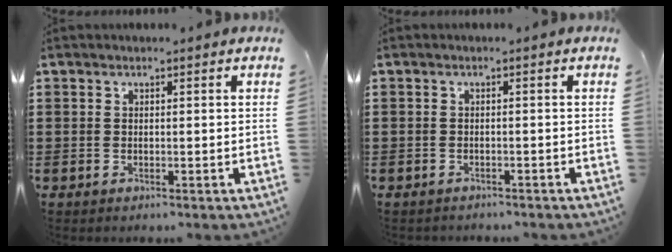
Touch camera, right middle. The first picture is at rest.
{"total": 0.7, "force": [-0.7, 0.0, 0.0], "torque": [-0.002, 0.000, -0.014]}